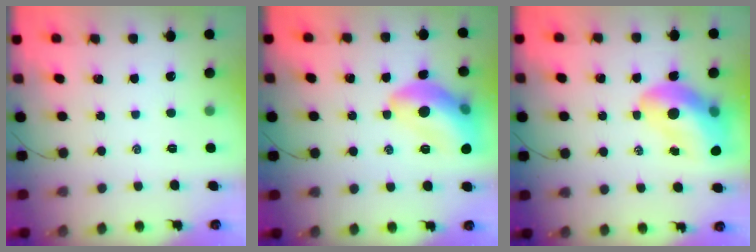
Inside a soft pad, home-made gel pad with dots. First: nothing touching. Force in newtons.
{"total": 15.0, "press": 15.0, "slide": 1.3}
{"total": 14.0, "press": 13.5, "slide": 3.6}